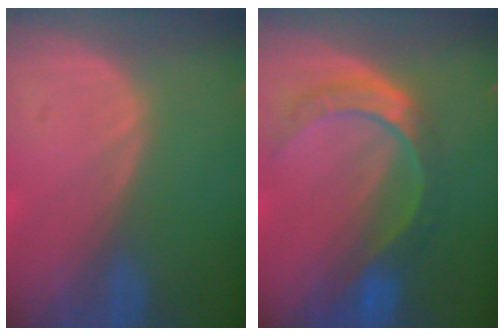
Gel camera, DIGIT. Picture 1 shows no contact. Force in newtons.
{"total": 8.3, "press": 7.0, "slide": 4.5}